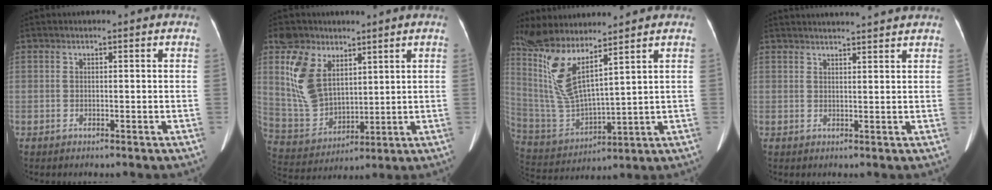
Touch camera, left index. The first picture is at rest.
{"total": 11.7, "force": [5.5, 7.5, 7.1], "torque": [-0.172, 0.010, 0.124]}
{"total": 11.8, "force": [8.0, 1.4, 8.5], "torque": [-0.199, -0.013, 0.169]}
{"total": 10.0, "force": [9.5, -0.4, 2.9], "torque": [-0.038, 0.011, 0.115]}